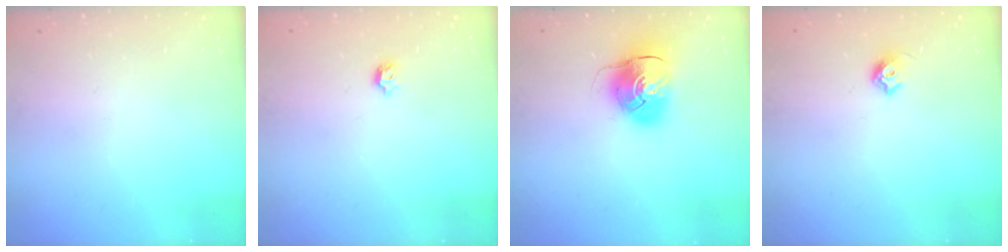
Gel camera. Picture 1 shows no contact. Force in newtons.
{"total": 5.1, "press": 5.0, "slide": 1.0}
{"total": 9.5, "press": 9.3, "slide": 1.5}
{"total": 6.0, "press": 5.9, "slide": 1.2}